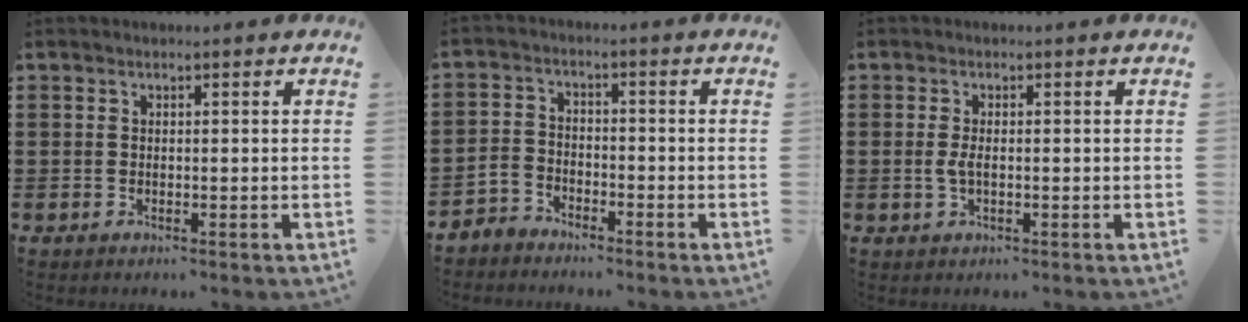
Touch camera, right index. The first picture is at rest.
{"total": 3.0, "force": [-2.8, 1.1, 0.3], "torque": [-0.026, 0.002, -0.064]}
{"total": 2.1, "force": [-0.2, 0.7, 1.9], "torque": [-0.044, -0.003, -0.006]}